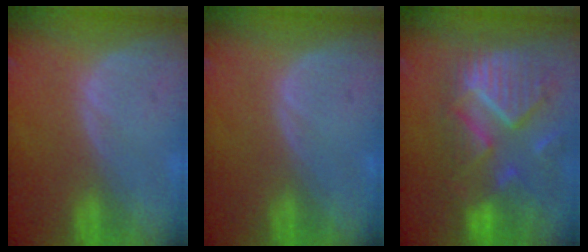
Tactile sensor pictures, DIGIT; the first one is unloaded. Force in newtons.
{"total": 0.0}
{"total": 12.2, "press": 10.5, "slide": 6.2}